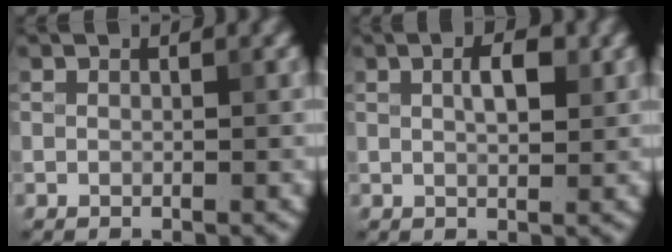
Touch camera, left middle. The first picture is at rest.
{"total": 2.6, "force": [0.8, 1.1, 2.3], "torque": [-0.040, 0.004, 0.013]}